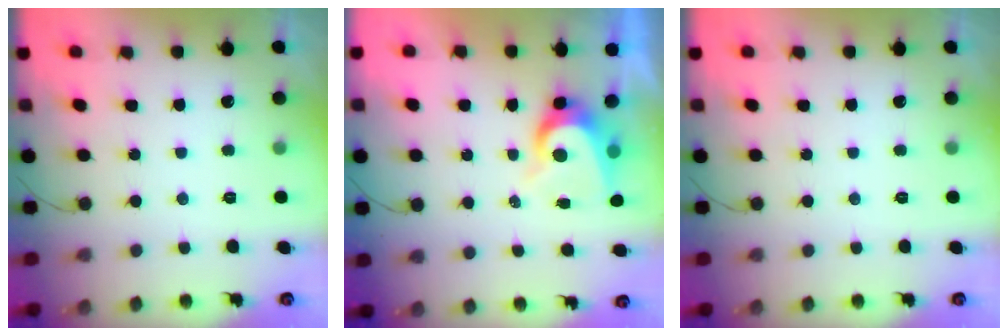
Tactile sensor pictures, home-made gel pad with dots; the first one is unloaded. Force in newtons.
{"total": 6.7, "press": 6.7, "slide": 0.5}
{"total": 0.0}